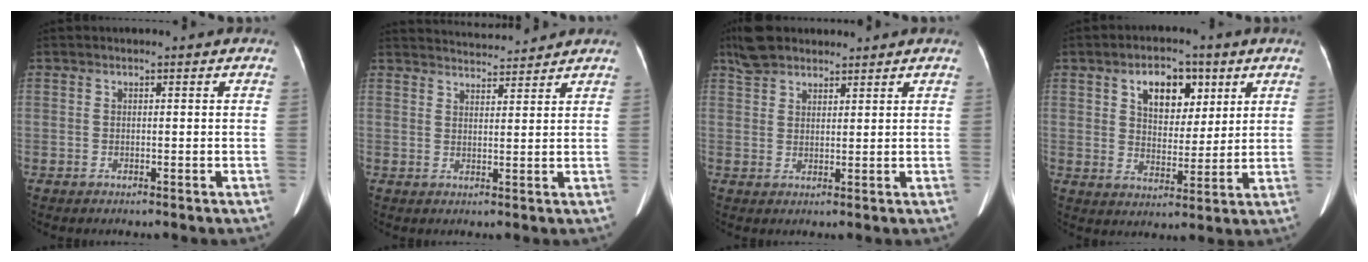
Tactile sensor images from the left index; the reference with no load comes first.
{"total": 8.1, "force": [8.0, 0.3, 1.5], "torque": [-0.029, 0.018, 0.118]}
{"total": 6.1, "force": [5.1, 2.3, 2.4], "torque": [-0.055, 0.024, 0.100]}
{"total": 8.2, "force": [3.8, 4.8, 5.5], "torque": [-0.088, 0.019, 0.065]}